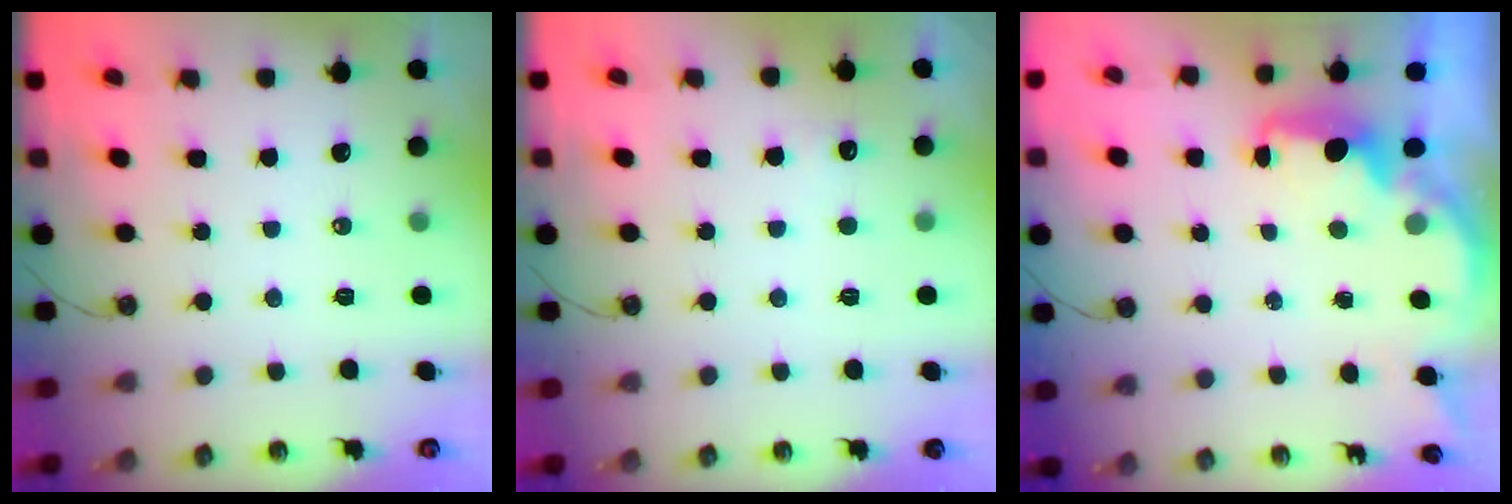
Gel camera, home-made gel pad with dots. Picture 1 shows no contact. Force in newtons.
{"total": 2.9, "press": 2.7, "slide": 1.1}
{"total": 3.1, "press": 3.1, "slide": 0.6}